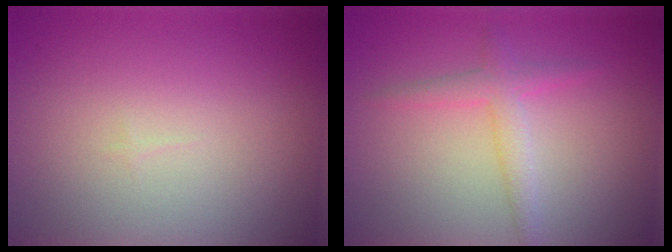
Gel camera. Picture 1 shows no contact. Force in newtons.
{"total": 2.2, "press": 2.2, "slide": 0.1}